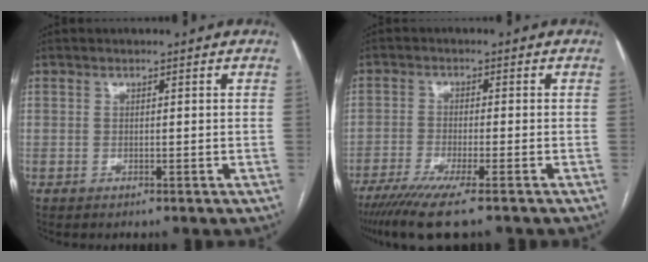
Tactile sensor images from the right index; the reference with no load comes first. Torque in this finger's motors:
{"motor_torque": [1.07, -1.07, 0.53, 0.15]}